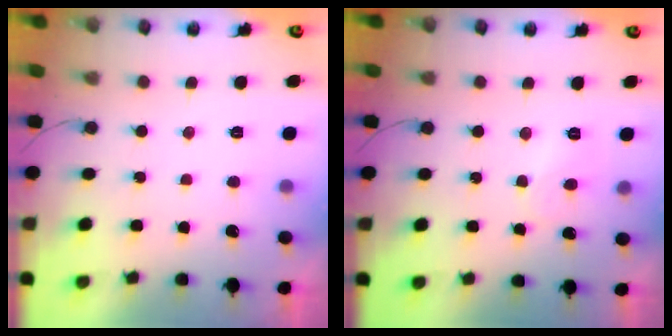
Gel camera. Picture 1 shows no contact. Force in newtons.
{"total": 5.4, "press": 5.3, "slide": 0.6}